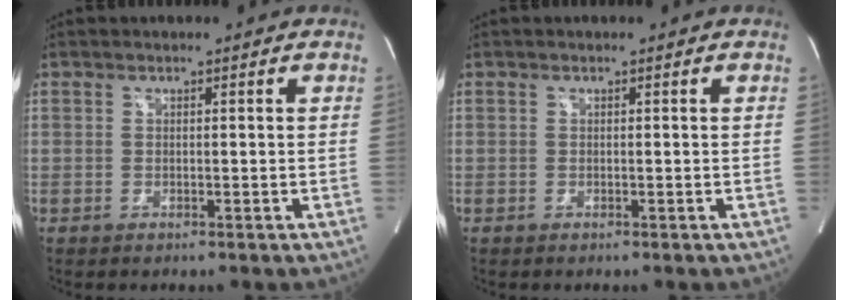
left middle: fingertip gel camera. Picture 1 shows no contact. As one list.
[{"total": 0.0}]